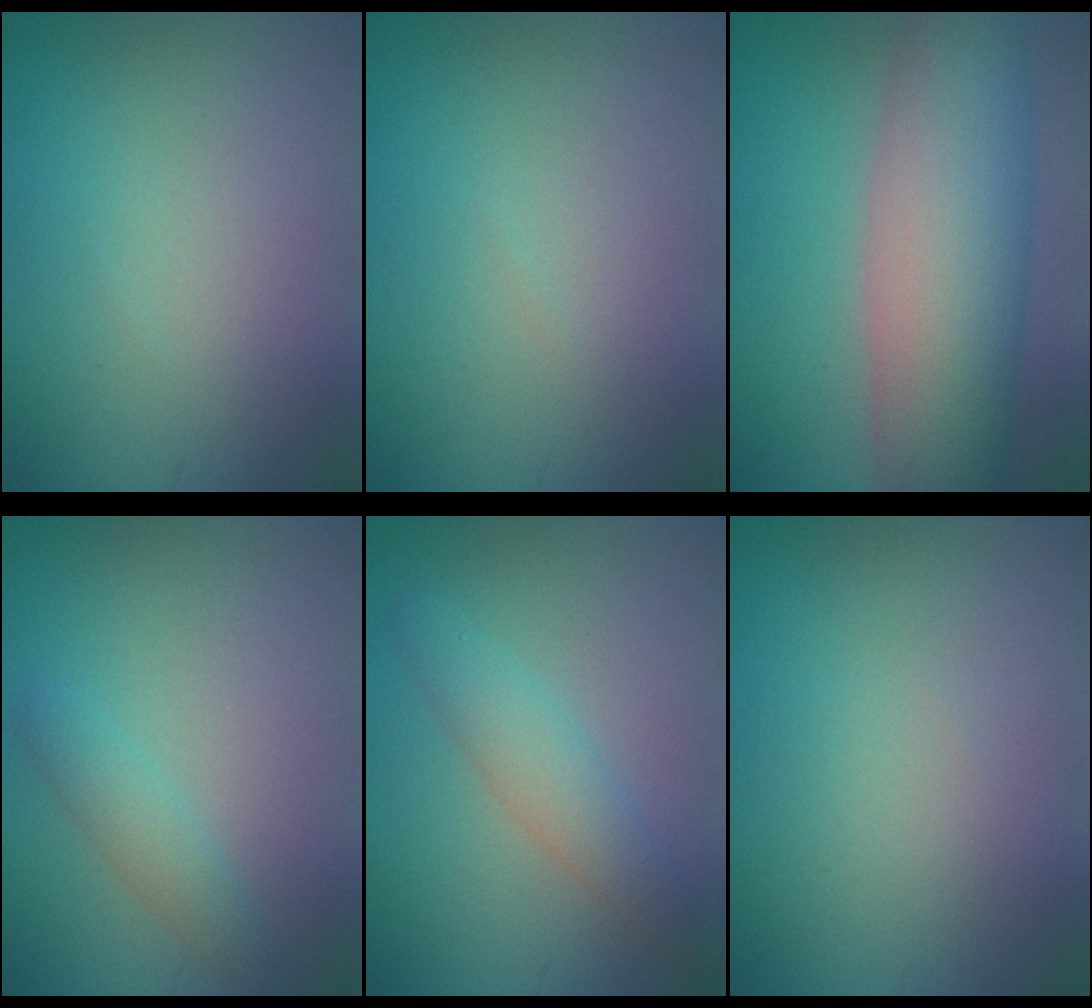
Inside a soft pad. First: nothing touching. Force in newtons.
{"total": 0.0}
{"total": 11.0, "press": 10.9, "slide": 0.8}
{"total": 1.9, "press": 1.9, "slide": 0.1}
{"total": 2.9, "press": 2.9, "slide": 0.1}
{"total": 0.0}